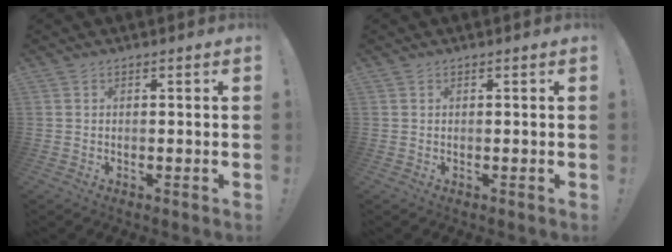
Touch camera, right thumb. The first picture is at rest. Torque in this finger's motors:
{"motor_torque": [-0.01, 0.06, -0.04, -0.16, 0.04]}